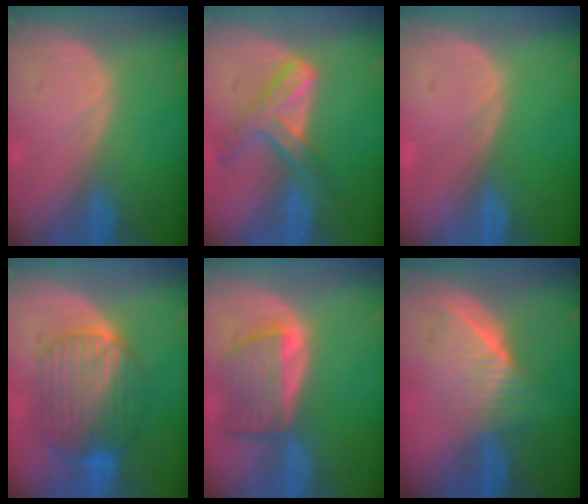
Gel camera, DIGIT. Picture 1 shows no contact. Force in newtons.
{"total": 7.4, "press": 6.2, "slide": 4.1}
{"total": 0.0}
{"total": 9.2, "press": 9.2, "slide": 0.7}
{"total": 6.4, "press": 6.4, "slide": 0.8}
{"total": 6.5, "press": 5.9, "slide": 2.6}